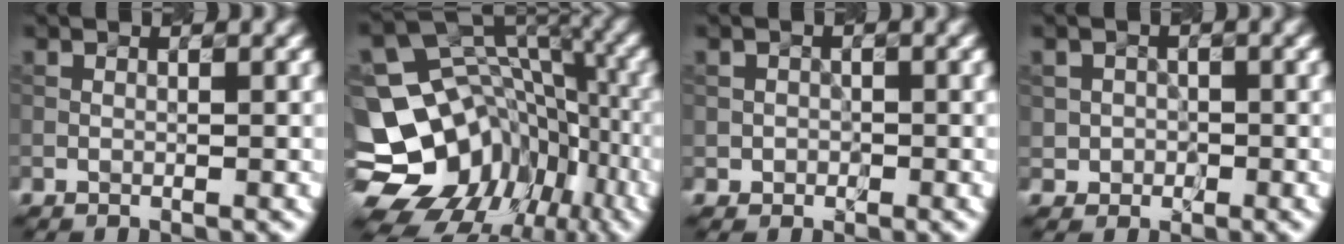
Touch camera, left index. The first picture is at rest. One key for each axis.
{"total": 16.0, "fx": -8.1, "fy": 12.3, "fz": 6.2, "tx": -0.126, "ty": 0.001, "tz": -0.110}
{"total": 0.8, "fx": -0.2, "fy": 0.7, "fz": -0.4, "tx": 0.007, "ty": -0.002, "tz": -0.002}
{"total": 1.3, "fx": -0.3, "fy": 1.2, "fz": -0.3, "tx": 0.010, "ty": -0.004, "tz": 0.001}